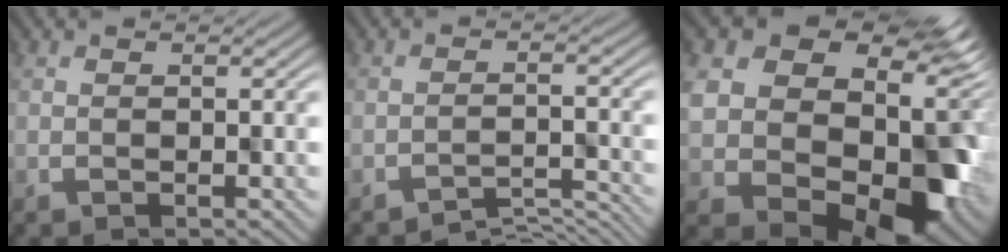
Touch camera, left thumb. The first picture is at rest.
{"total": 3.6, "force": [-3.1, 0.8, 1.6], "torque": [-0.024, -0.002, -0.042]}
{"total": 17.4, "force": [2.2, 13.4, 10.9], "torque": [-0.189, -0.033, 0.081]}